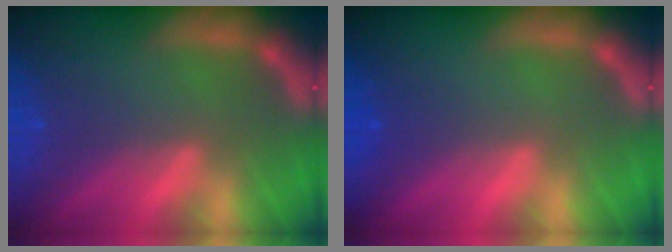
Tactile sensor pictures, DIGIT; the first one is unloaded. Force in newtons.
{"total": 0.9}